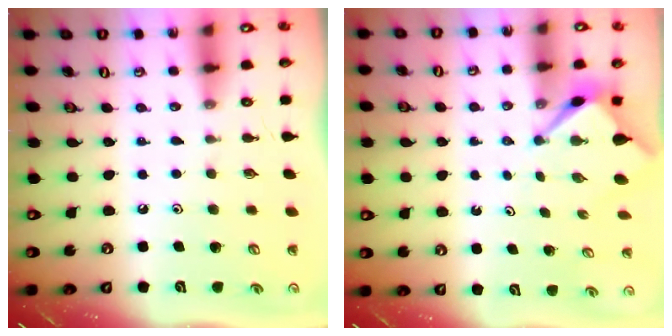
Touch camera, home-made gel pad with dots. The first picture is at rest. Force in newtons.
{"total": 2.9, "press": 2.9, "slide": 0.2}